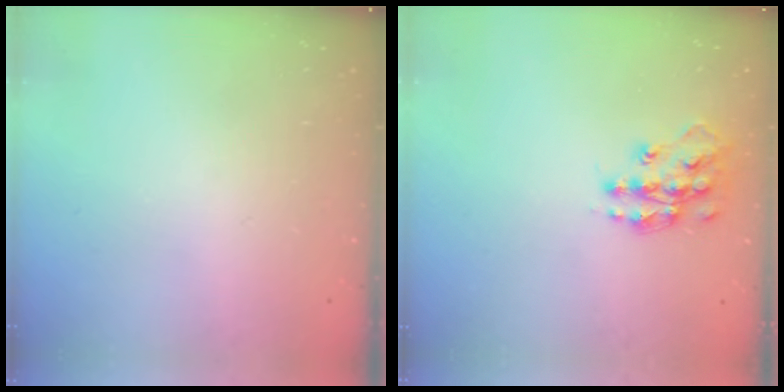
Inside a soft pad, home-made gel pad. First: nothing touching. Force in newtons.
{"total": 13.2, "press": 13.1, "slide": 0.9}